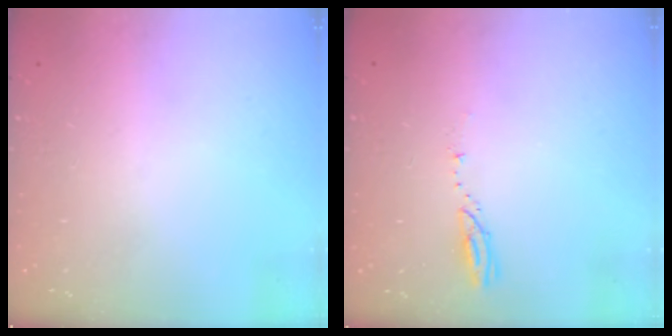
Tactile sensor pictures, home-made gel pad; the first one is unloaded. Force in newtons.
{"total": 3.1, "press": 3.0, "slide": 0.3}